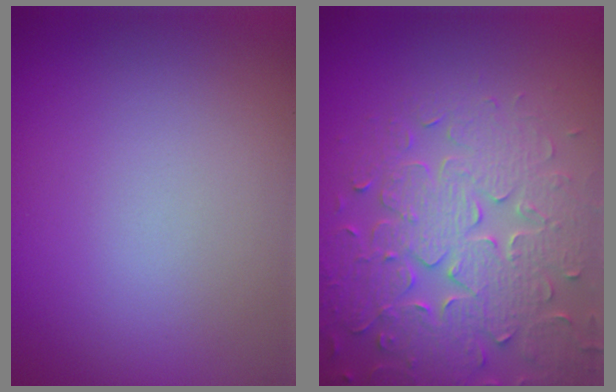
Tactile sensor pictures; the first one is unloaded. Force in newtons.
{"total": 7.1, "press": 5.8, "slide": 4.2}